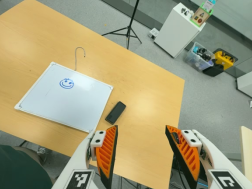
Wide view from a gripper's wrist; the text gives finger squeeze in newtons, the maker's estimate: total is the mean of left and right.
{"total": 0.0}